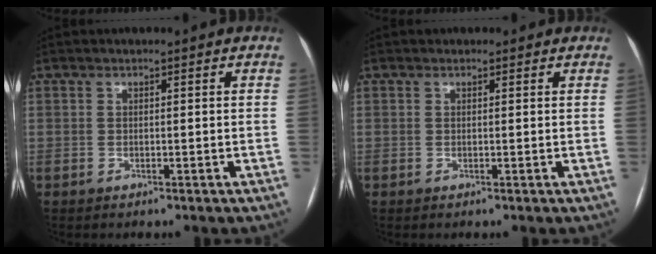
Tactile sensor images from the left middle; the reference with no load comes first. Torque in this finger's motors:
{"motor_torque": [-0.02, 0.02, -0.01, 0.02]}